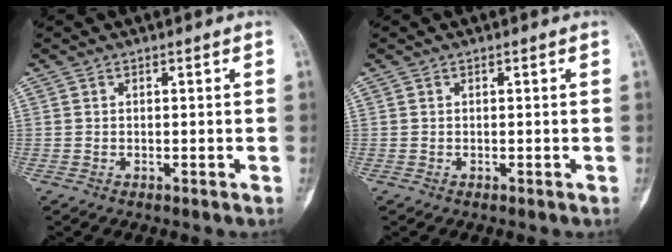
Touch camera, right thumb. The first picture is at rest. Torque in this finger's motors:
{"motor_torque": [0.18, 0.14, 0.12, 0.00, 0.04]}